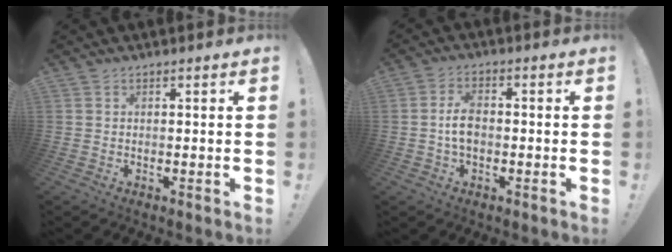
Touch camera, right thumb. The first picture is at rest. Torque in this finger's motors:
{"motor_torque": [1.00, 0.75, 0.70, -0.48, 0.00]}